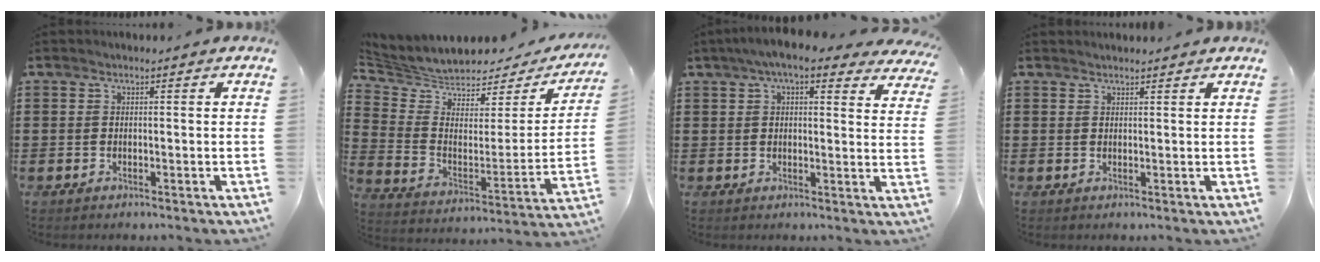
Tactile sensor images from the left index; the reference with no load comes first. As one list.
[{"total": 4.9, "force": [4.6, 1.7, 0.5], "torque": [-0.045, -0.046, 0.077]}, {"total": 6.3, "force": [4.9, 1.1, 3.9], "torque": [-0.082, -0.009, 0.086]}, {"total": 1.1, "force": [1.1, 0.1, 0.0], "torque": [-0.002, 0.000, 0.021]}]